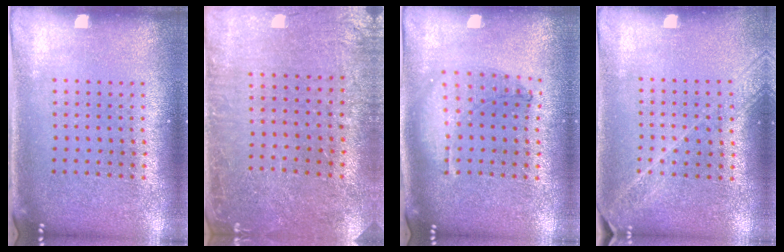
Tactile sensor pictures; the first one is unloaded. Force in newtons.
{"total": 0.7, "press": 0.7, "slide": 0.2}
{"total": 1.0, "press": 0.9, "slide": 0.2}
{"total": 1.6, "press": 1.5, "slide": 0.7}